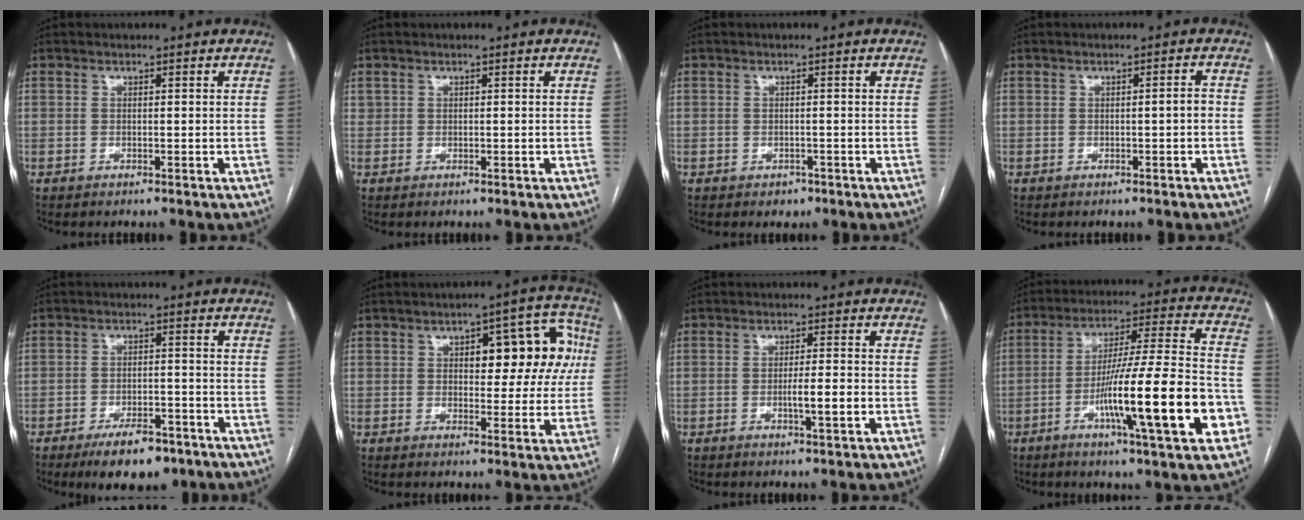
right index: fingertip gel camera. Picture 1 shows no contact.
{"total": 0.5, "force": [0.2, 0.5, 0.1], "torque": [-0.002, 0.008, 0.007]}
{"total": 1.7, "force": [-0.9, 1.4, 0.4], "torque": [-0.003, 0.003, -0.008]}
{"total": 1.4, "force": [-0.3, 0.1, 1.3], "torque": [-0.017, 0.002, -0.003]}
{"total": 8.3, "force": [-5.7, 3.3, 5.0], "torque": [-0.075, -0.003, -0.088]}
{"total": 12.4, "force": [2.9, 5.3, 10.9], "torque": [-0.119, 0.042, 0.038]}
{"total": 4.0, "force": [-1.1, 0.2, 3.8], "torque": [-0.064, -0.001, -0.015]}
{"total": 20.7, "force": [-6.9, 0.6, 19.5], "torque": [-0.290, -0.007, -0.108]}